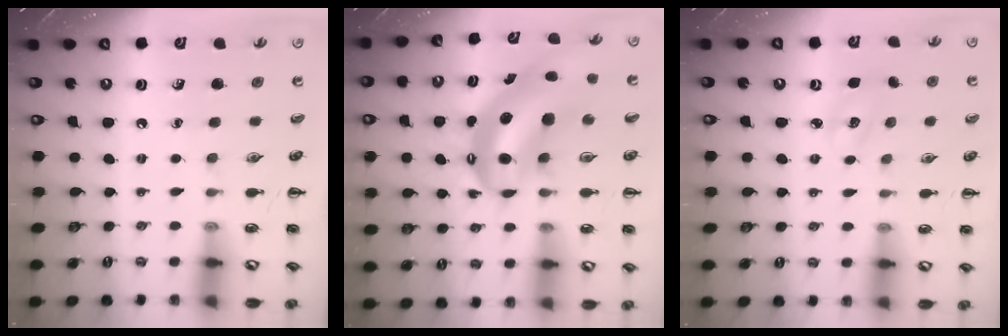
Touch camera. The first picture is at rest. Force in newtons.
{"total": 8.9, "press": 8.6, "slide": 2.4}
{"total": 4.0, "press": 3.8, "slide": 1.2}